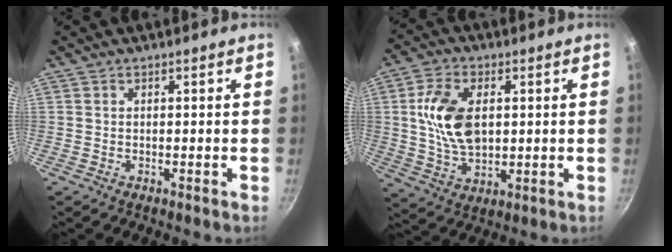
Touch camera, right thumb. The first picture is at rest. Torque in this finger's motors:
{"motor_torque": [-1.40, 1.03, 1.26, 0.05, 0.24]}